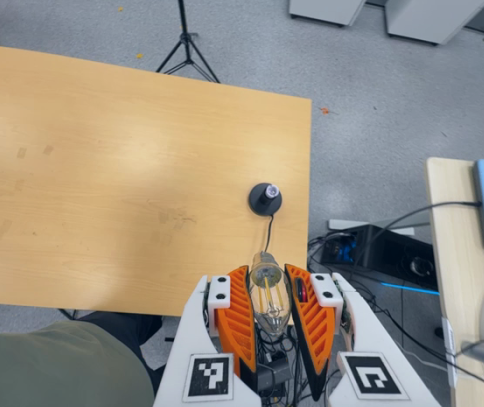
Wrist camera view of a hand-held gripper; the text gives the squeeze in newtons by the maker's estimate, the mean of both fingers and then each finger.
{"total": 21.5, "left": 24.1, "right": 18.9}